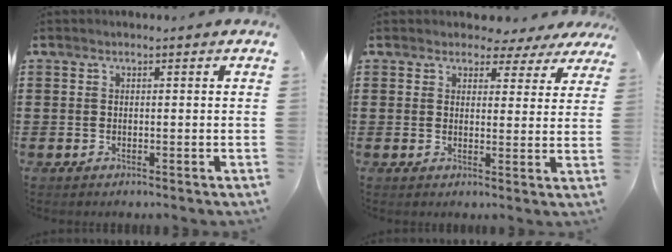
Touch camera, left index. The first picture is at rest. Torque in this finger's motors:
{"motor_torque": [2.14, 0.00, 0.26, 0.02]}